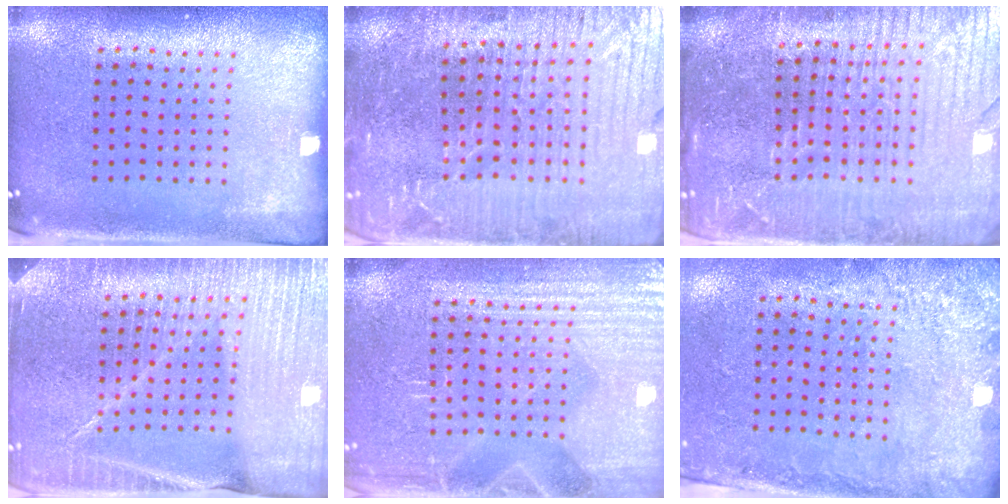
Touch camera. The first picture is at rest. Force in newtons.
{"total": 5.3, "press": 4.8, "slide": 2.0}
{"total": 5.8, "press": 5.2, "slide": 2.6}
{"total": 4.2, "press": 3.9, "slide": 1.6}
{"total": 5.1, "press": 5.1, "slide": 0.7}
{"total": 2.8, "press": 2.0, "slide": 1.9}